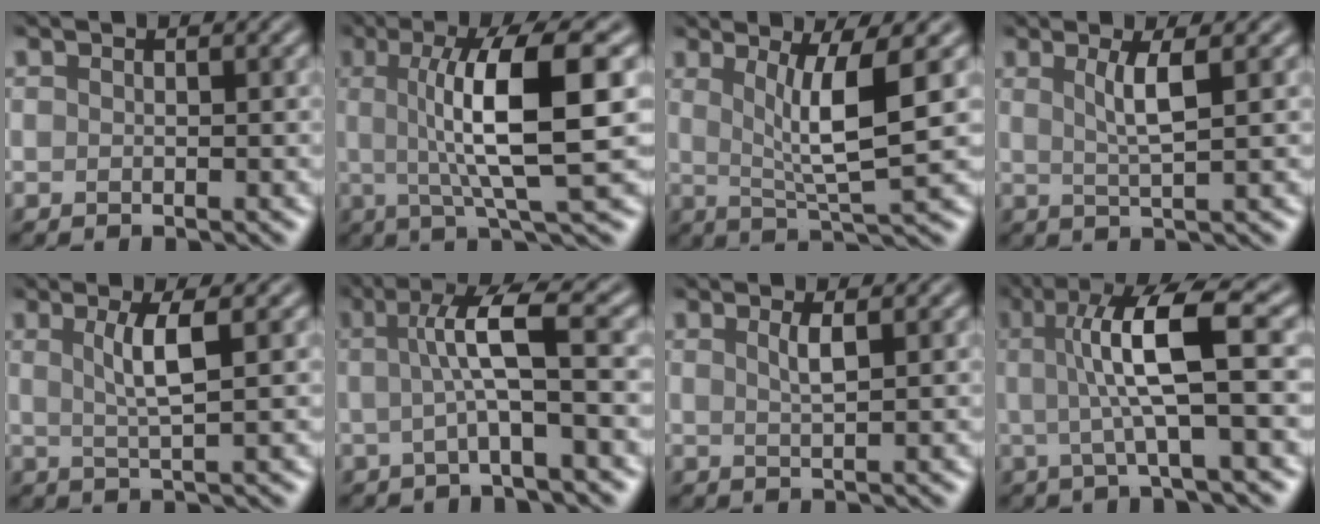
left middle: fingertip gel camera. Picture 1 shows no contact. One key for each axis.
{"total": 9.6, "fx": 1.2, "fy": 2.2, "fz": 9.3, "tx": -0.125, "ty": 0.004, "tz": 0.019}
{"total": 5.8, "fx": 1.4, "fy": 1.1, "fz": 5.5, "tx": -0.093, "ty": -0.005, "tz": 0.028}
{"total": 3.0, "fx": 0.9, "fy": 0.6, "fz": 2.9, "tx": -0.048, "ty": -0.001, "tz": 0.017}
{"total": 3.4, "fx": 0.9, "fy": 0.6, "fz": 3.3, "tx": -0.057, "ty": -0.001, "tz": 0.017}
{"total": 5.1, "fx": 0.2, "fy": 0.7, "fz": 5.0, "tx": -0.089, "ty": 0.007, "tz": 0.000}
{"total": 1.7, "fx": 0.7, "fy": 0.4, "fz": 1.5, "tx": -0.024, "ty": 0.001, "tz": 0.008}
{"total": 7.6, "fx": 0.8, "fy": 1.5, "fz": 7.4, "tx": -0.123, "ty": 0.010, "tz": 0.011}